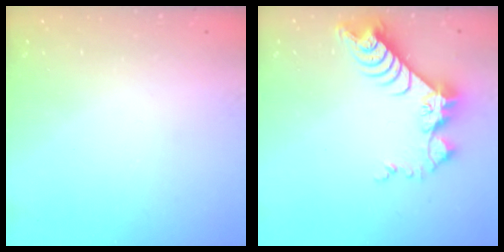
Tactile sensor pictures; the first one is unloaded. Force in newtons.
{"total": 9.3, "press": 9.3, "slide": 0.7}